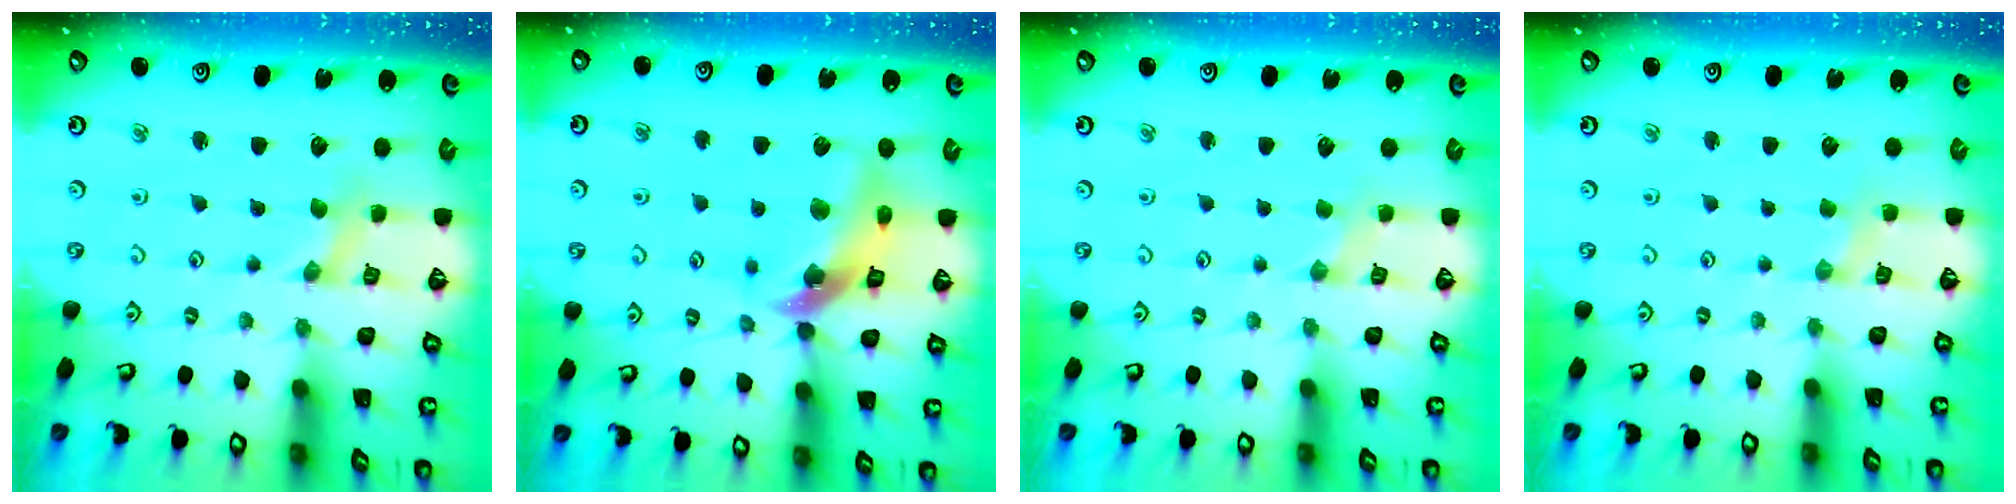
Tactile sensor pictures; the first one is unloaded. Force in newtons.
{"total": 13.1, "press": 13.0, "slide": 1.8}
{"total": 0.0}
{"total": 1.3, "press": 1.3, "slide": 0.3}